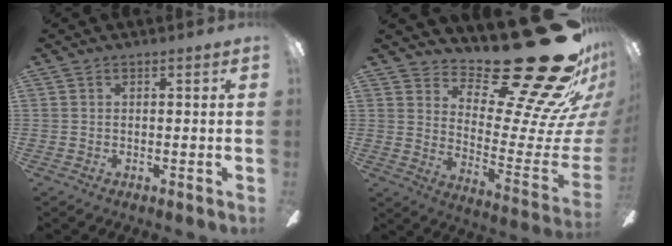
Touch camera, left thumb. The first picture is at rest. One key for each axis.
{"total": 30.4, "fx": 19.7, "fy": 9.9, "fz": 20.9, "tx": -0.228, "ty": -0.167, "tz": 0.344}